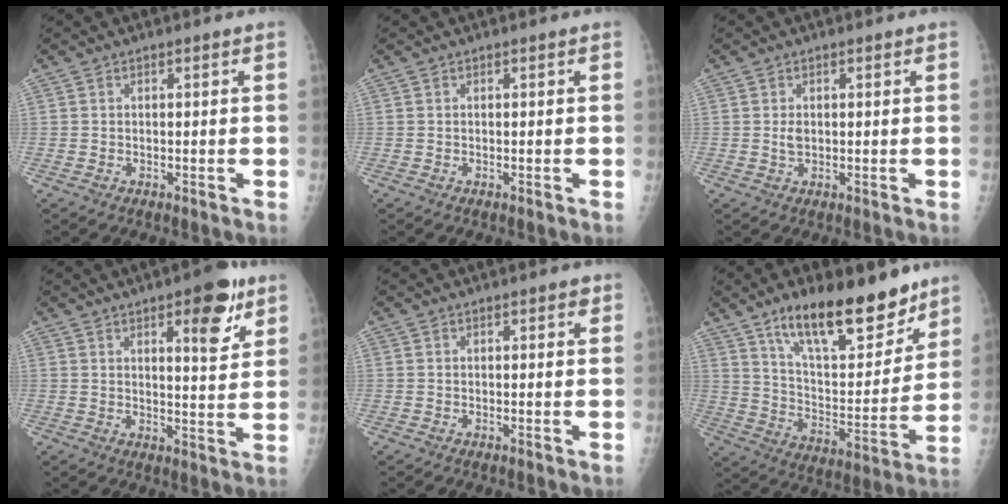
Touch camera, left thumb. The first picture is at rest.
{"total": 0.0}
{"total": 1.8, "force": [0.2, 1.3, 1.3], "torque": [-0.020, -0.002, 0.006]}
{"total": 10.2, "force": [5.5, 3.4, 7.9], "torque": [-0.084, -0.027, 0.071]}
{"total": 1.1, "force": [0.6, 0.5, 0.8], "torque": [-0.005, 0.000, 0.006]}
{"total": 21.5, "force": [14.5, 8.0, 13.6], "torque": [-0.168, -0.078, 0.243]}